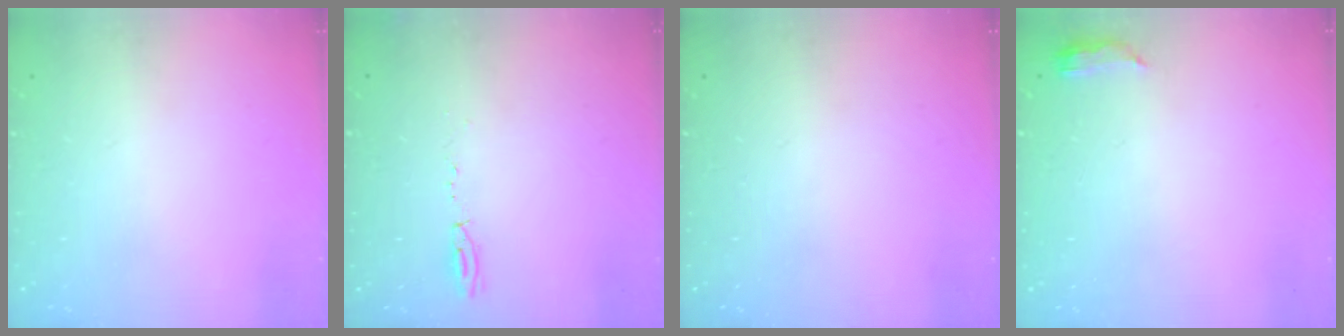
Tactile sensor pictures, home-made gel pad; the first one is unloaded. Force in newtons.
{"total": 3.9, "press": 3.8, "slide": 0.9}
{"total": 0.0}
{"total": 5.1, "press": 4.8, "slide": 1.7}